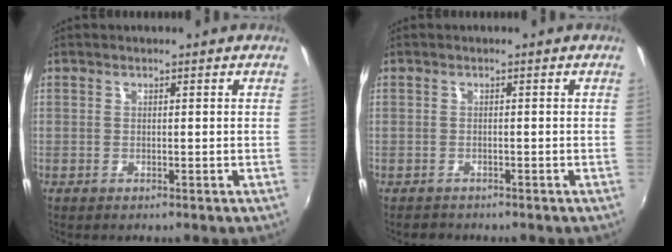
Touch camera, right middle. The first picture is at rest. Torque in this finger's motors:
{"motor_torque": [0.32, -0.29, 0.00, 0.00]}